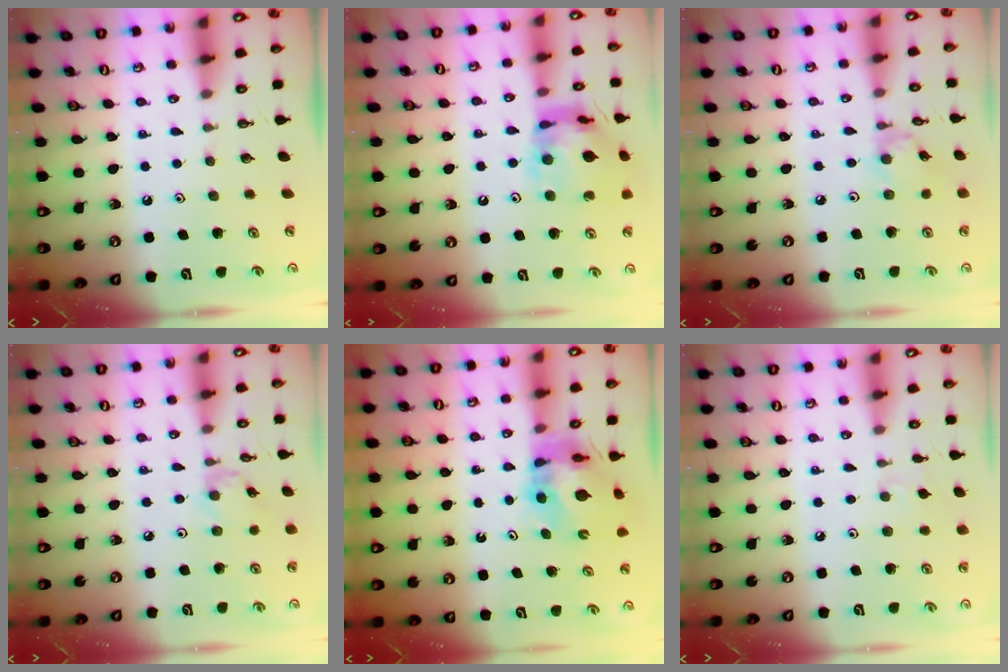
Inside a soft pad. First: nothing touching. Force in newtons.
{"total": 15.0, "press": 14.9, "slide": 1.4}
{"total": 1.8, "press": 1.7, "slide": 0.1}
{"total": 2.6, "press": 2.5, "slide": 0.5}
{"total": 11.7, "press": 11.6, "slide": 1.4}
{"total": 2.4, "press": 2.3, "slide": 0.5}